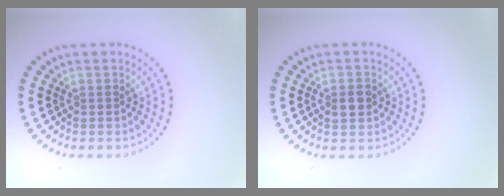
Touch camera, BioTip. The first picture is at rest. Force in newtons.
{"total": 2.1, "press": 2.1, "slide": 0.1}